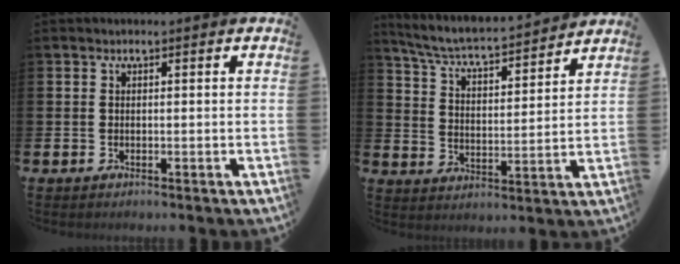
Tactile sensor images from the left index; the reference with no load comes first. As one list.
[{"total": 5.8, "force": [5.5, 0.3, 1.9], "torque": [-0.066, -0.046, 0.090]}]